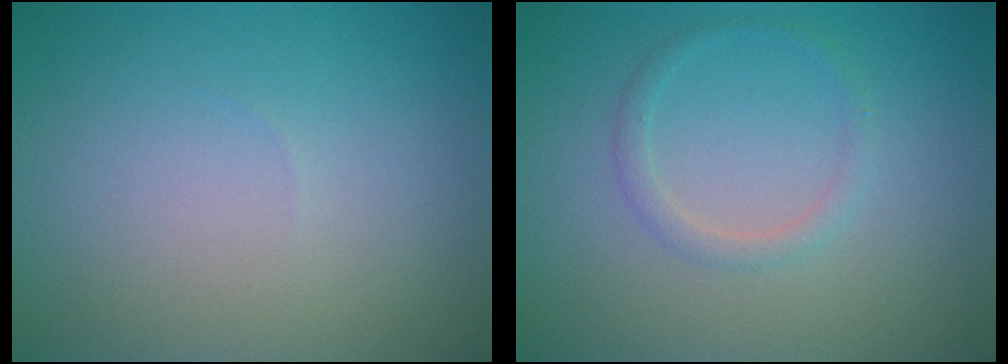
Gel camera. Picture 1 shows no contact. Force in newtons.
{"total": 1.3, "press": 1.3, "slide": 0.1}